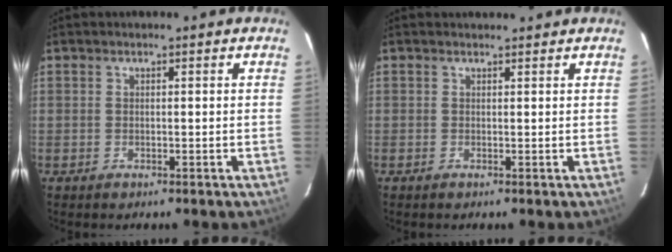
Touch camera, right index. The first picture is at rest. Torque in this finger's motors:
{"motor_torque": [-0.06, -0.05, -0.06, -0.09]}